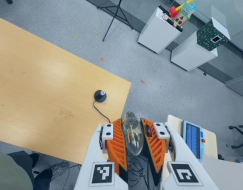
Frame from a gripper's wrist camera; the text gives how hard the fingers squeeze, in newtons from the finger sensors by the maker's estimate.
{"total": 19.3, "left": 21.3, "right": 17.2}